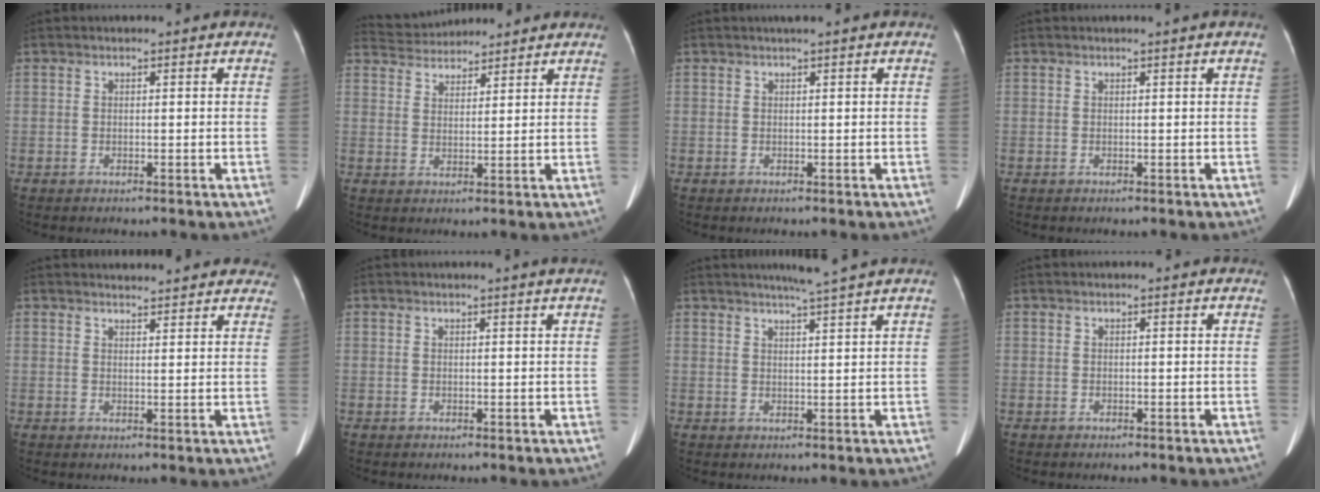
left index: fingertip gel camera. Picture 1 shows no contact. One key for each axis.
{"total": 8.1, "fx": 7.8, "fy": 1.9, "fz": 1.2, "tx": -0.024, "ty": 0.036, "tz": 0.124}
{"total": 1.5, "fx": 1.3, "fy": 0.1, "fz": 0.8, "tx": -0.011, "ty": 0.022, "tz": 0.023}
{"total": 0.6, "fx": 0.4, "fy": -0.2, "fz": 0.3, "tx": -0.009, "ty": -0.002, "tz": 0.013}
{"total": 12.8, "fx": 12.2, "fy": 2.9, "fz": 2.8, "tx": -0.009, "ty": 0.010, "tz": 0.124}
{"total": 1.6, "fx": 1.4, "fy": -0.5, "fz": 0.6, "tx": -0.018, "ty": -0.007, "tz": 0.021}
{"total": 5.7, "fx": 4.9, "fy": -1.4, "fz": 2.6, "tx": -0.043, "ty": 0.000, "tz": 0.068}
{"total": 0.6, "fx": 0.6, "fy": 0.2, "fz": 0.0, "tx": -0.007, "ty": 0.015, "tz": 0.005}